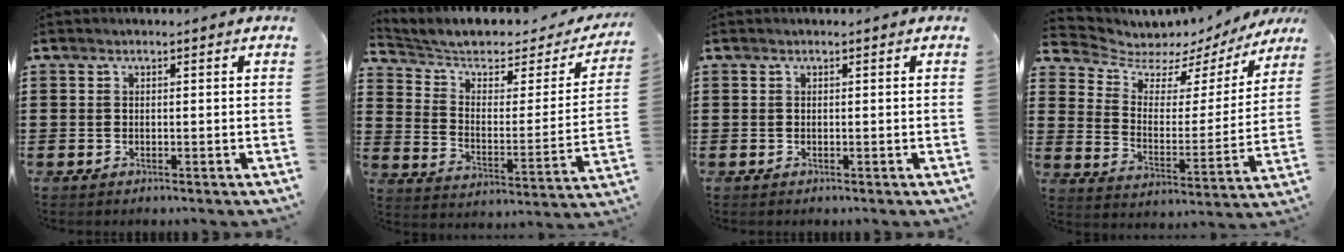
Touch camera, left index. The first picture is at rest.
{"total": 5.2, "force": [4.1, 2.0, 2.5], "torque": [-0.073, -0.026, 0.066]}
{"total": 0.0}
{"total": 5.1, "force": [4.5, 2.2, 1.1], "torque": [-0.046, -0.036, 0.071]}